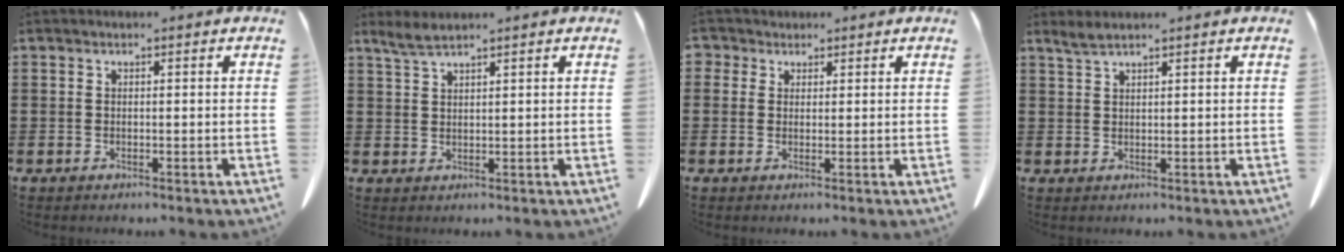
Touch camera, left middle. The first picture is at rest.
{"total": 2.2, "force": [1.8, 0.1, 1.2], "torque": [-0.027, 0.002, 0.034]}
{"total": 2.0, "force": [1.3, 1.5, 0.2], "torque": [-0.003, 0.005, 0.023]}
{"total": 1.7, "force": [1.5, 0.0, 0.8], "torque": [-0.019, 0.000, 0.029]}